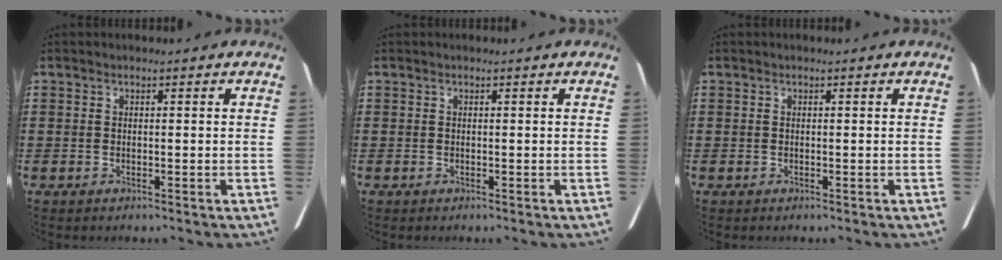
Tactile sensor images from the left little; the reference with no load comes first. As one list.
[{"total": 0.0}, {"total": 0.0}]